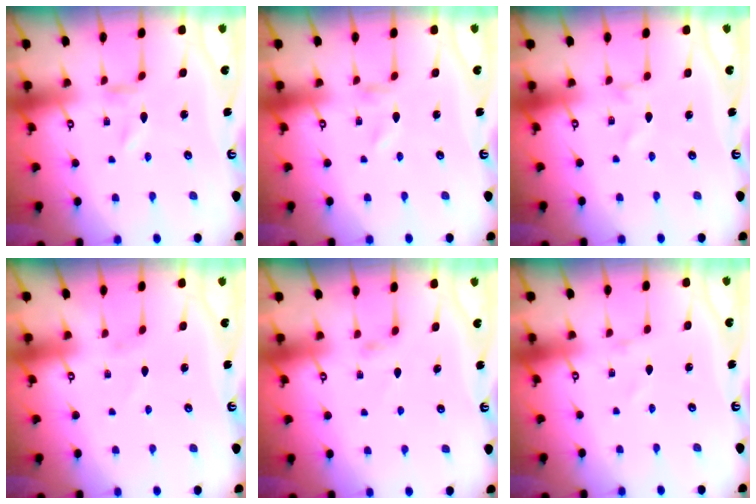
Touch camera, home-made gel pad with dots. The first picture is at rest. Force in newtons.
{"total": 0.0}
{"total": 0.9, "press": 0.9, "slide": 0.1}
{"total": 0.0}
{"total": 2.9, "press": 2.8, "slide": 0.4}
{"total": 0.0}